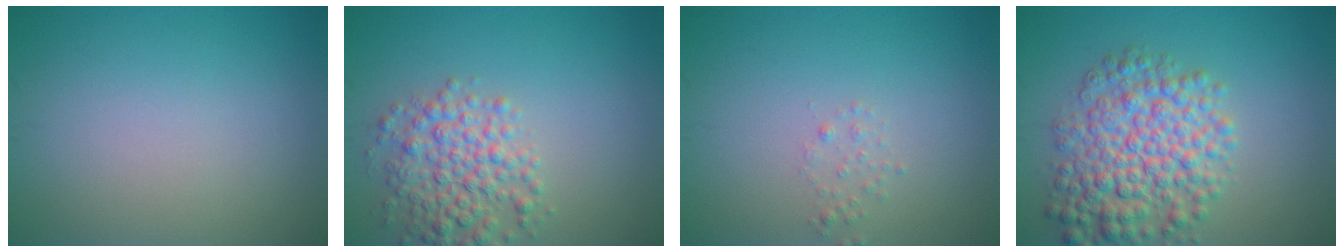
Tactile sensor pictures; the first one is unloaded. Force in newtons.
{"total": 4.7, "press": 4.7, "slide": 0.1}
{"total": 0.8, "press": 0.8, "slide": 0.1}
{"total": 7.3, "press": 7.3, "slide": 0.1}